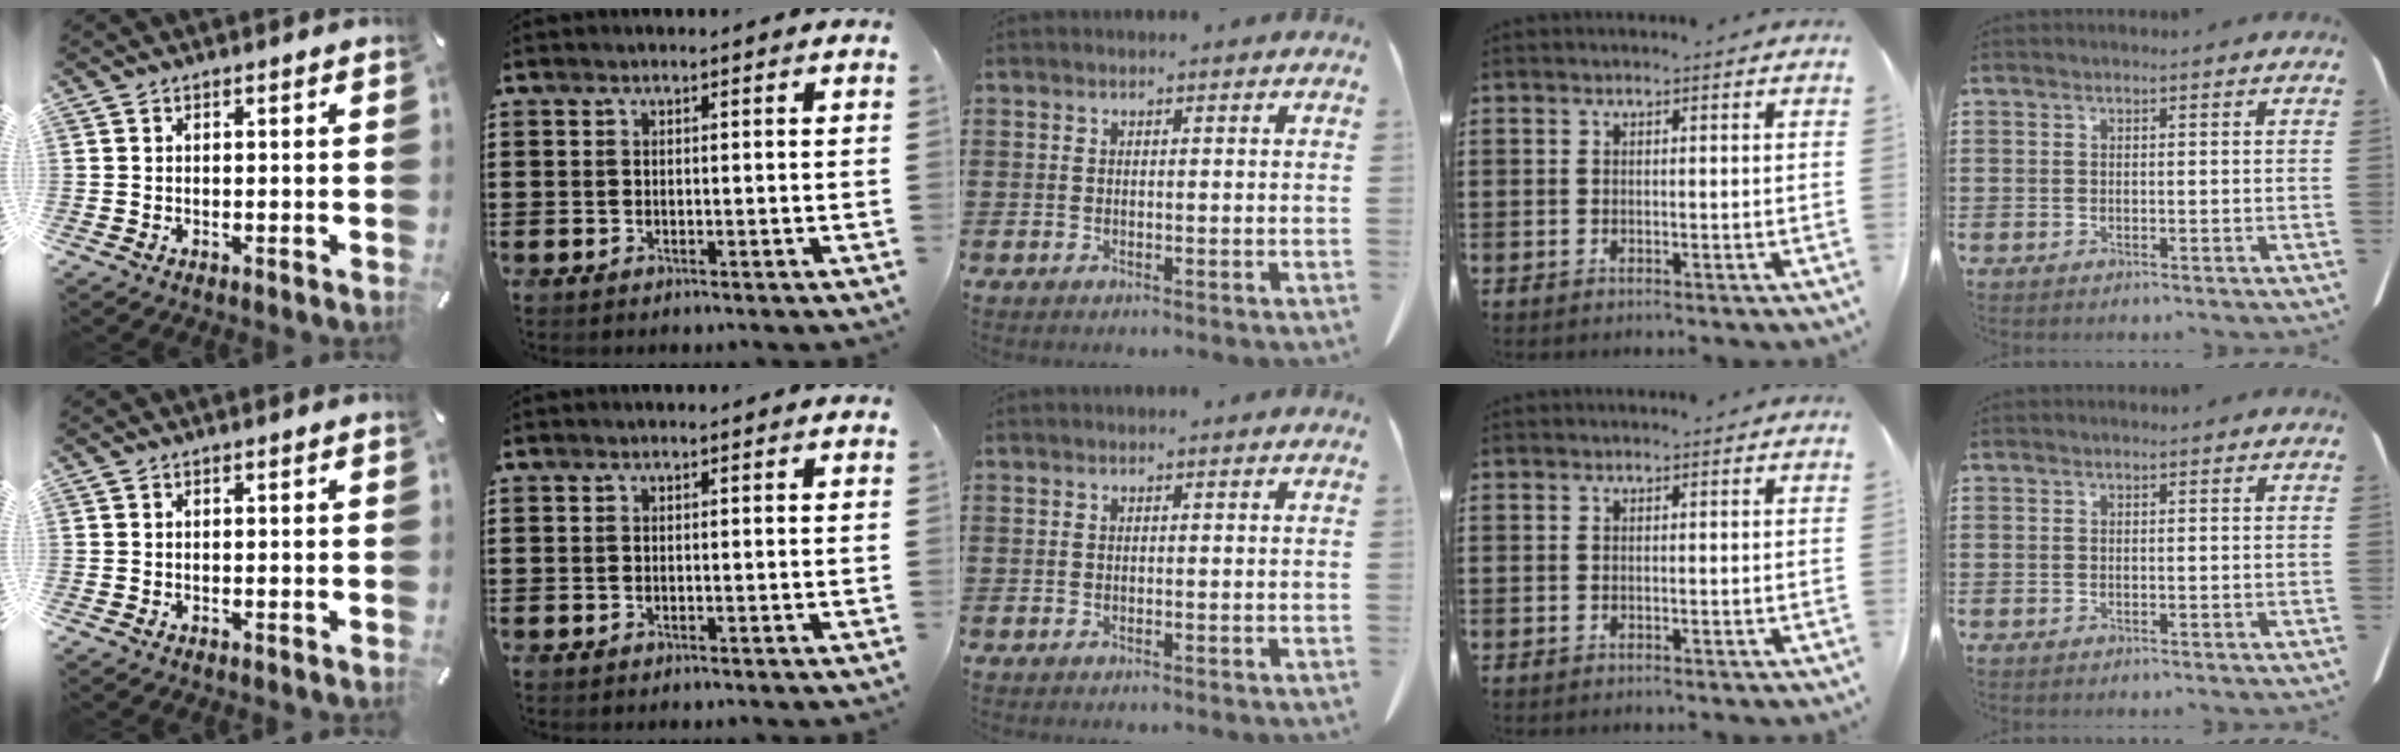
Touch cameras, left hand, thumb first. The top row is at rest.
{}